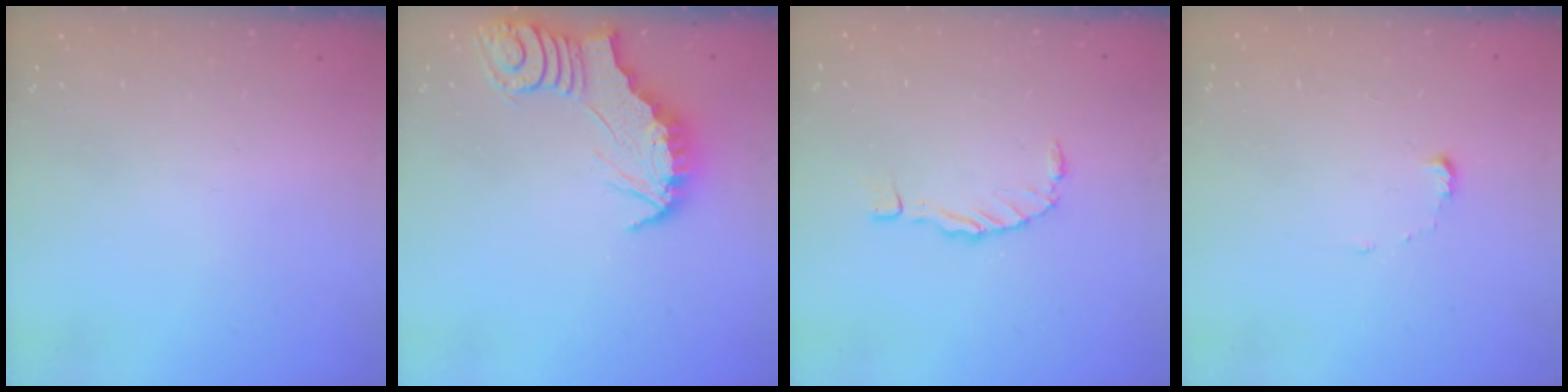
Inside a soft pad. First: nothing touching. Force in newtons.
{"total": 2.8, "press": 2.8, "slide": 0.2}
{"total": 0.0}
{"total": 5.2, "press": 5.2, "slide": 0.4}